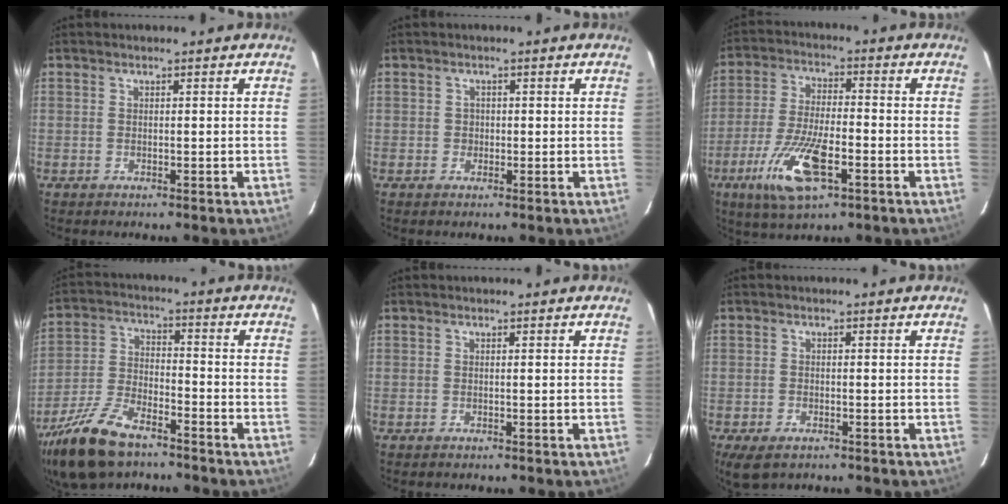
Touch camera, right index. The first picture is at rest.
{"total": 1.1, "force": [-0.1, 1.1, 0.4], "torque": [-0.005, 0.003, 0.000]}
{"total": 12.1, "force": [-5.3, 3.3, 10.3], "torque": [-0.210, -0.015, -0.093]}
{"total": 12.6, "force": [-9.1, 4.4, 7.4], "torque": [-0.159, -0.012, -0.169]}
{"total": 0.0}
{"total": 4.9, "force": [-3.2, 2.6, 2.6], "torque": [-0.053, -0.010, -0.047]}